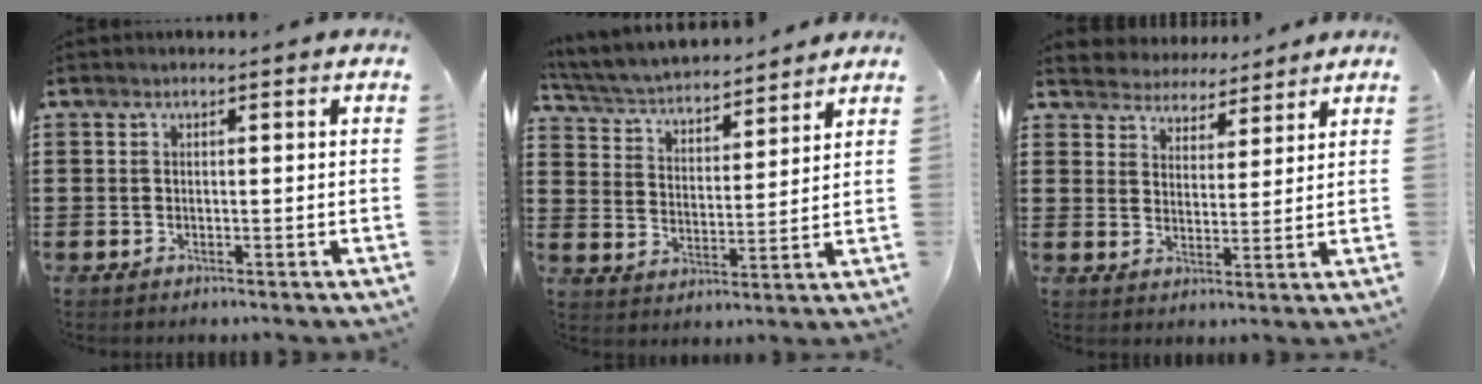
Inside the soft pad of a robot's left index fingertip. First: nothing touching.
{"total": 4.7, "force": [4.5, 0.3, 1.0], "torque": [-0.044, -0.030, 0.075]}
{"total": 4.1, "force": [3.9, 0.9, -0.7], "torque": [-0.007, -0.019, 0.070]}